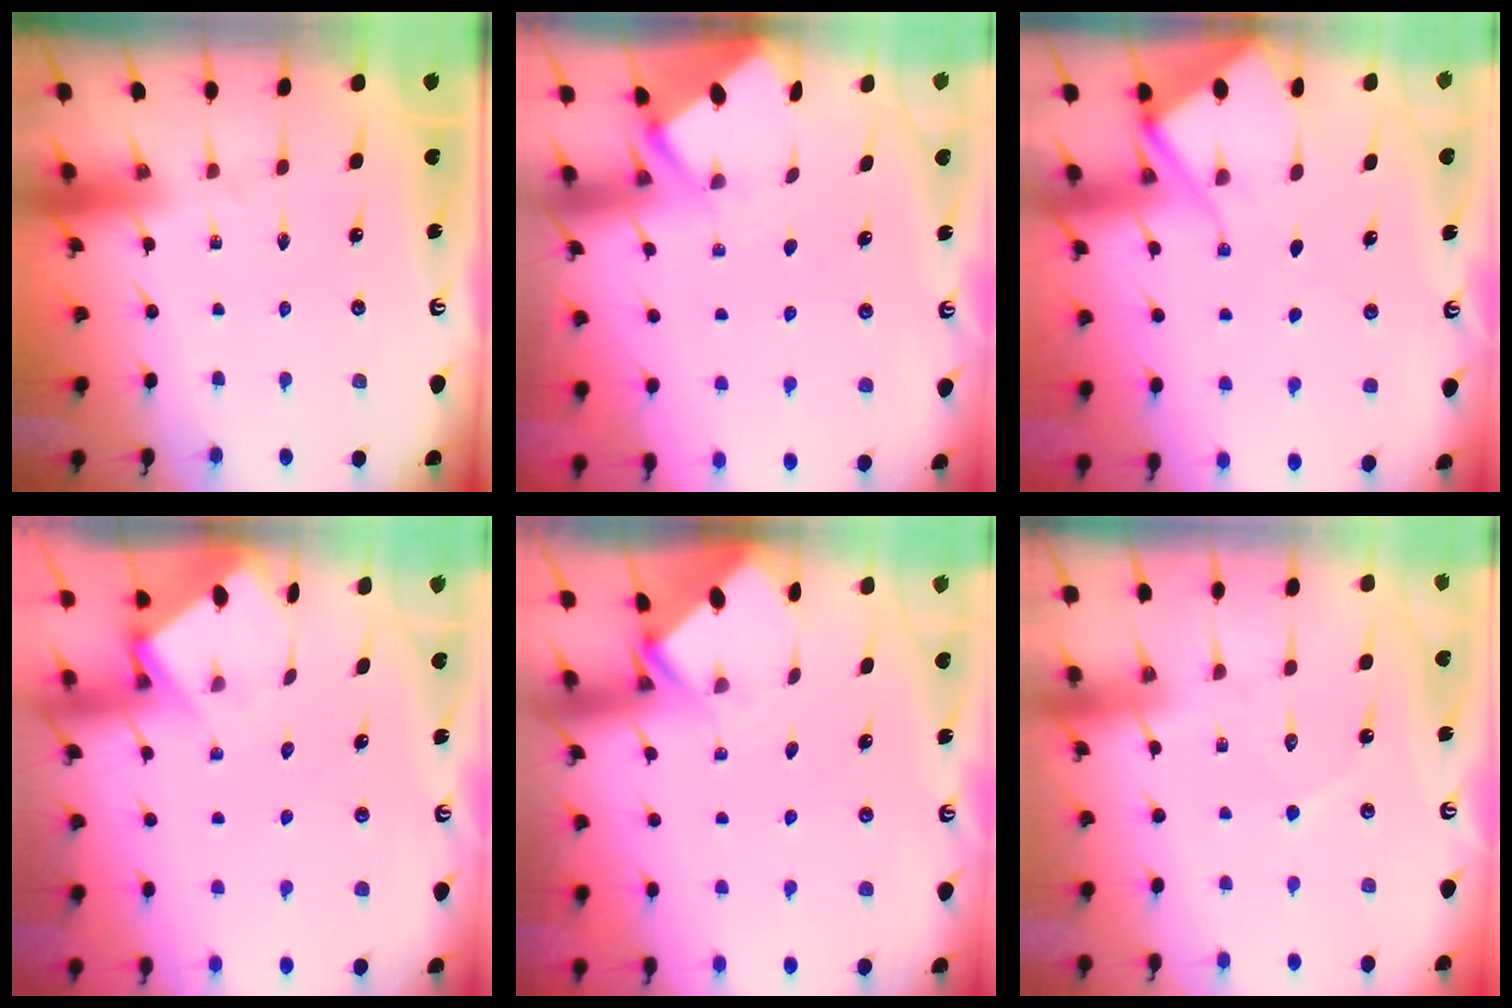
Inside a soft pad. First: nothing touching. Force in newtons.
{"total": 2.9, "press": 2.9, "slide": 0.3}
{"total": 6.3, "press": 6.3, "slide": 0.8}
{"total": 3.9, "press": 3.8, "slide": 0.3}
{"total": 2.2, "press": 2.2, "slide": 0.1}
{"total": 5.2, "press": 5.1, "slide": 0.4}